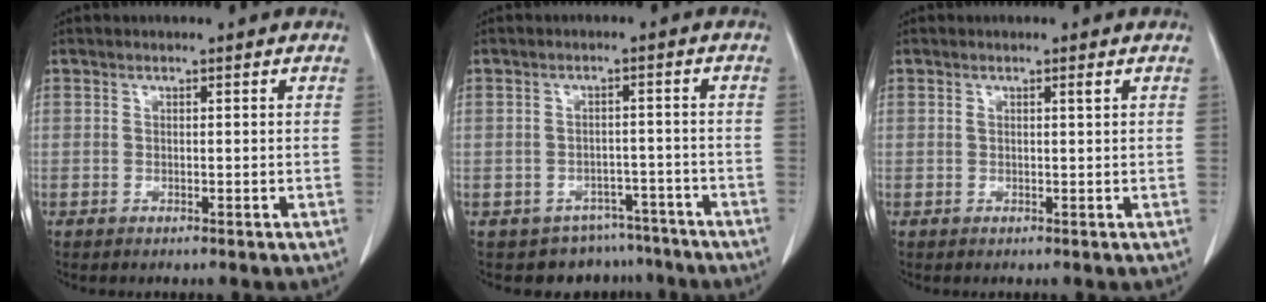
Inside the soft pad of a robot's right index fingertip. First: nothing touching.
{"total": 7.2, "force": [-5.7, 4.3, 0.0], "torque": [0.014, 0.022, -0.068]}
{"total": 0.9, "force": [0.4, 0.0, 0.8], "torque": [-0.018, 0.004, 0.009]}